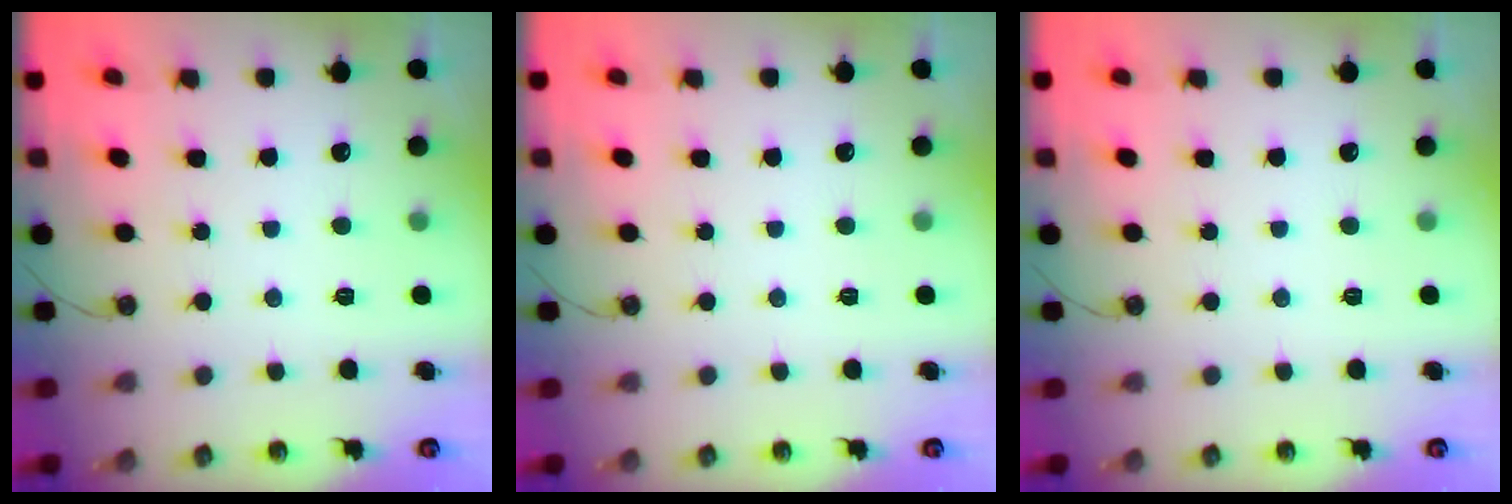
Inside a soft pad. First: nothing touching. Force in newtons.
{"total": 0.0}
{"total": 0.0}